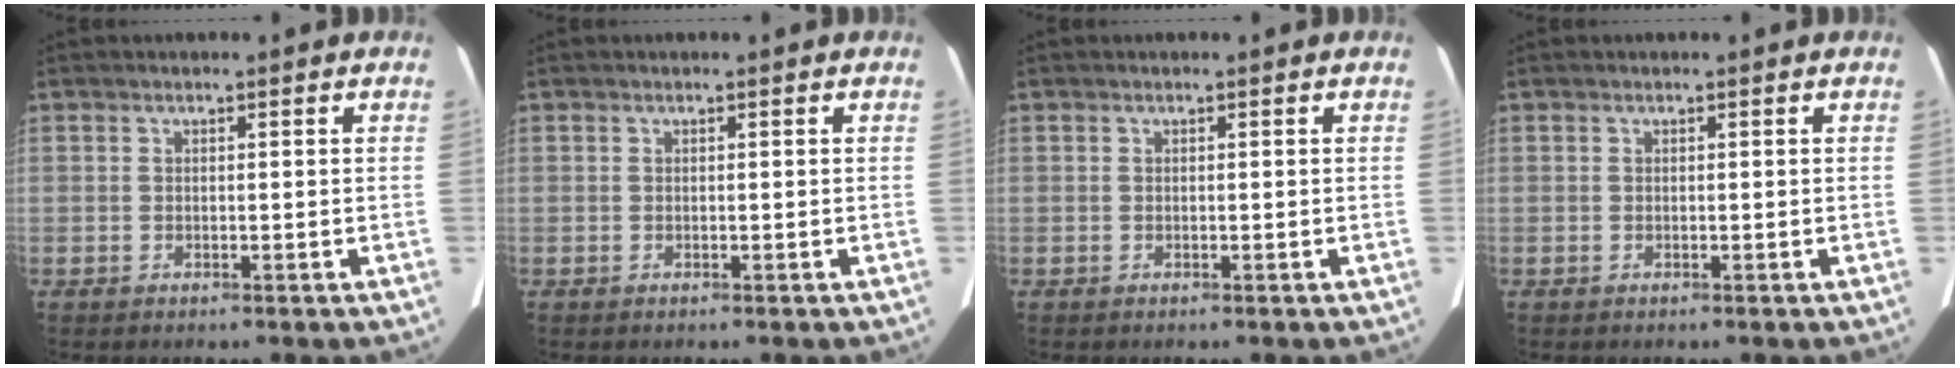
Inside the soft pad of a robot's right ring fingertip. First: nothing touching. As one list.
[{"total": 0.0}, {"total": 0.0}, {"total": 0.0}]